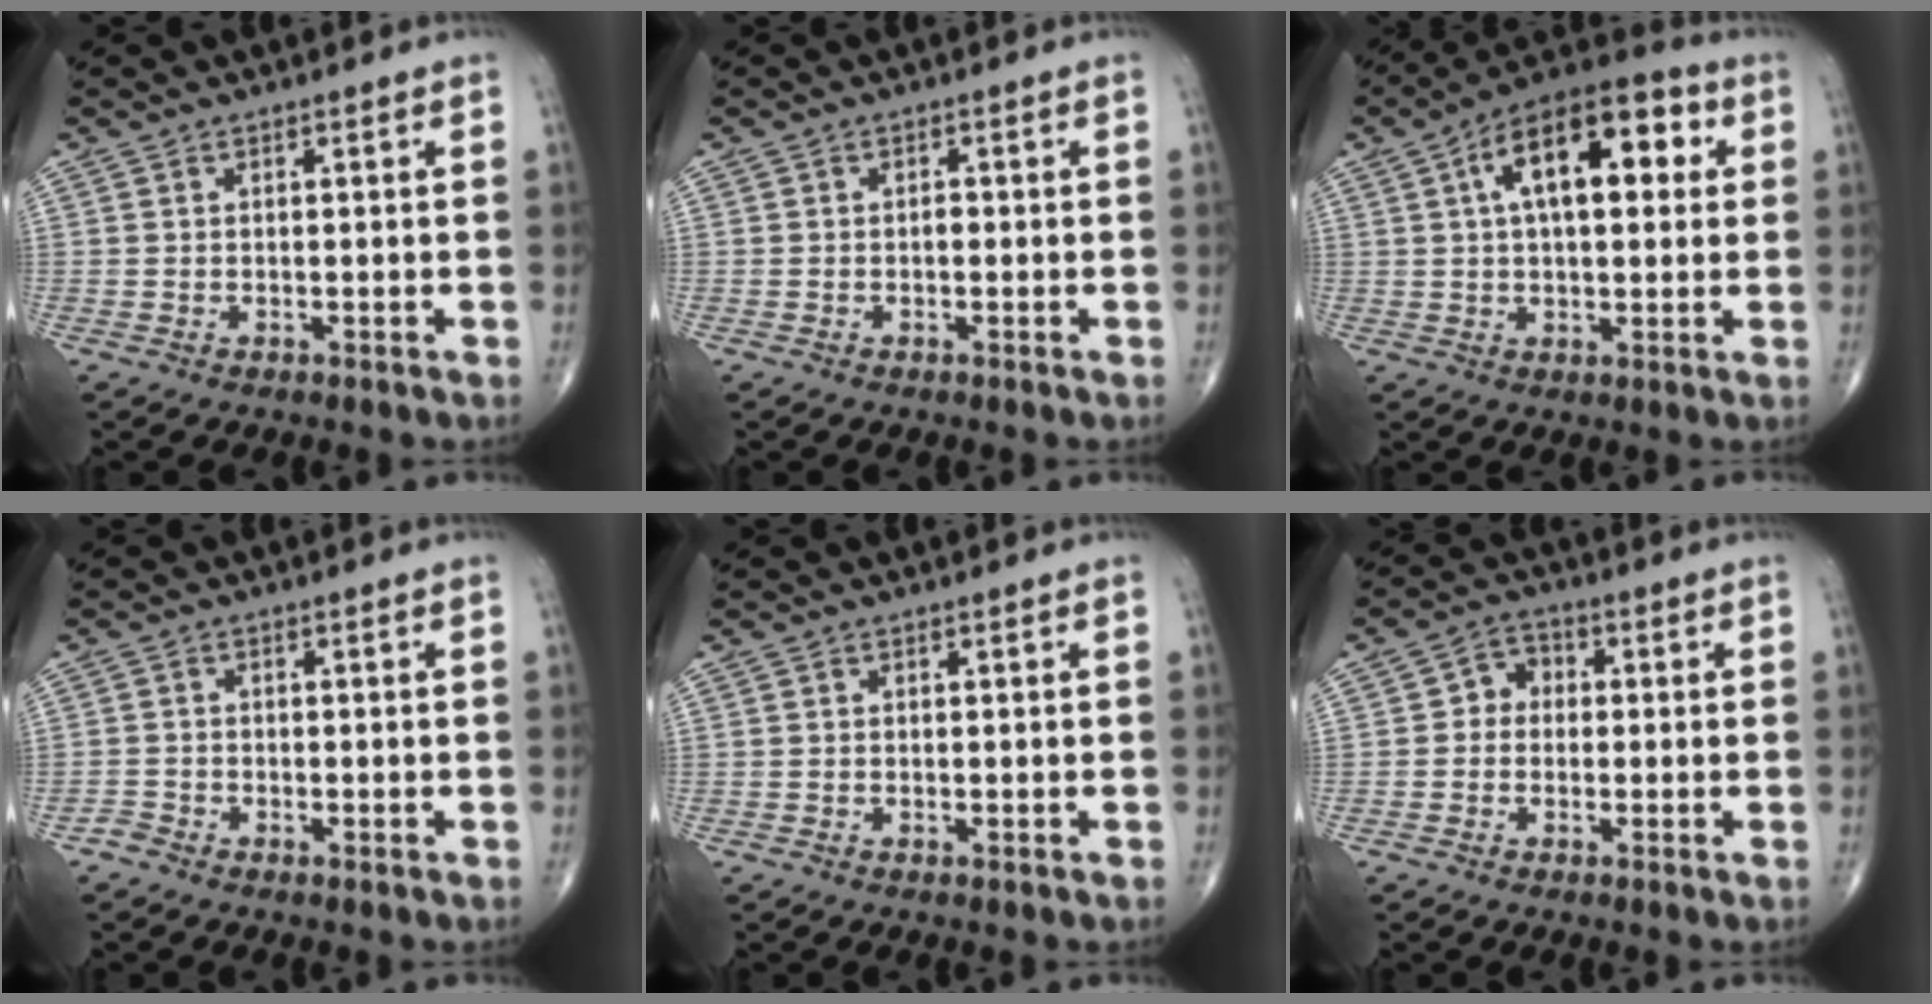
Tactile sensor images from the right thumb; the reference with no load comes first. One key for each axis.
{"total": 1.0, "fx": -0.2, "fy": 0.7, "fz": 0.7, "tx": -0.006, "ty": 0.003, "tz": -0.006}
{"total": 16.9, "fx": 4.4, "fy": 8.1, "fz": 14.1, "tx": -0.198, "ty": 0.028, "tz": 0.060}
{"total": 1.3, "fx": -1.2, "fy": 0.5, "fz": -0.1, "tx": 0.004, "ty": -0.002, "tz": -0.028}
{"total": 0.0}
{"total": 4.4, "fx": -0.2, "fy": 3.7, "fz": 2.2, "tx": -0.013, "ty": 0.019, "tz": -0.015}